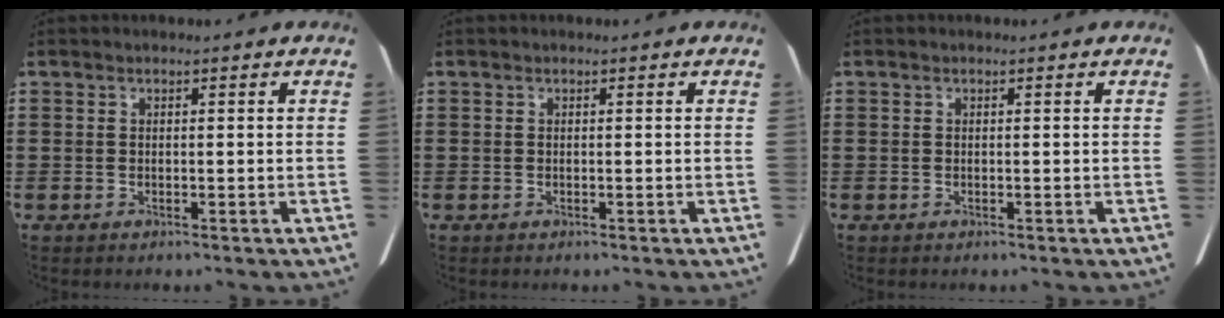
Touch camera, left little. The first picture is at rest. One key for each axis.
{"total": 0.0}
{"total": 0.0}